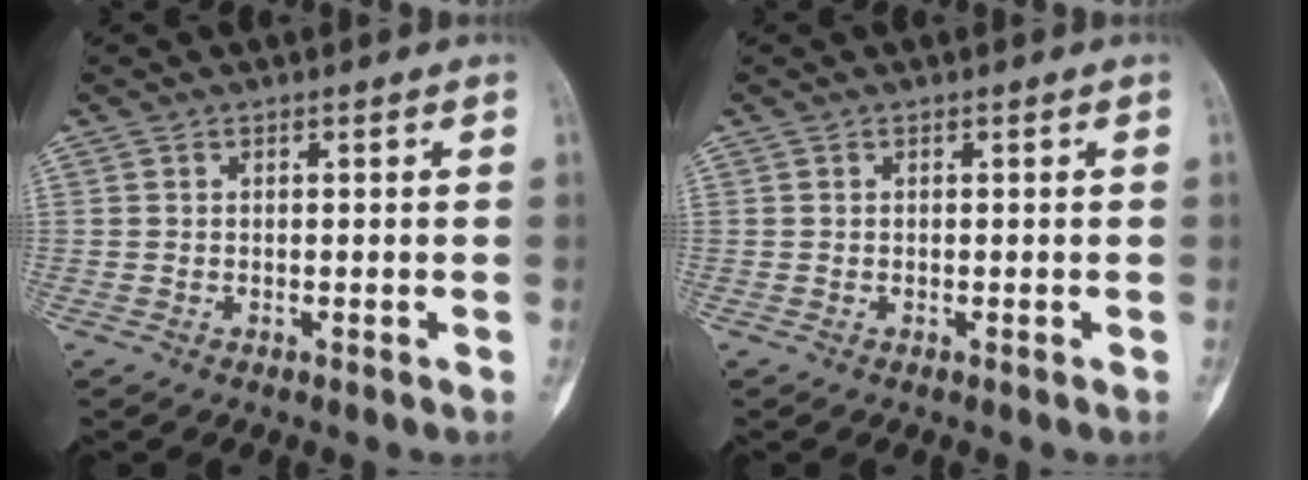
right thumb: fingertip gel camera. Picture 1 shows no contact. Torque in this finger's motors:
{"motor_torque": [-0.29, 0.07, 0.16, -0.02, -0.04]}